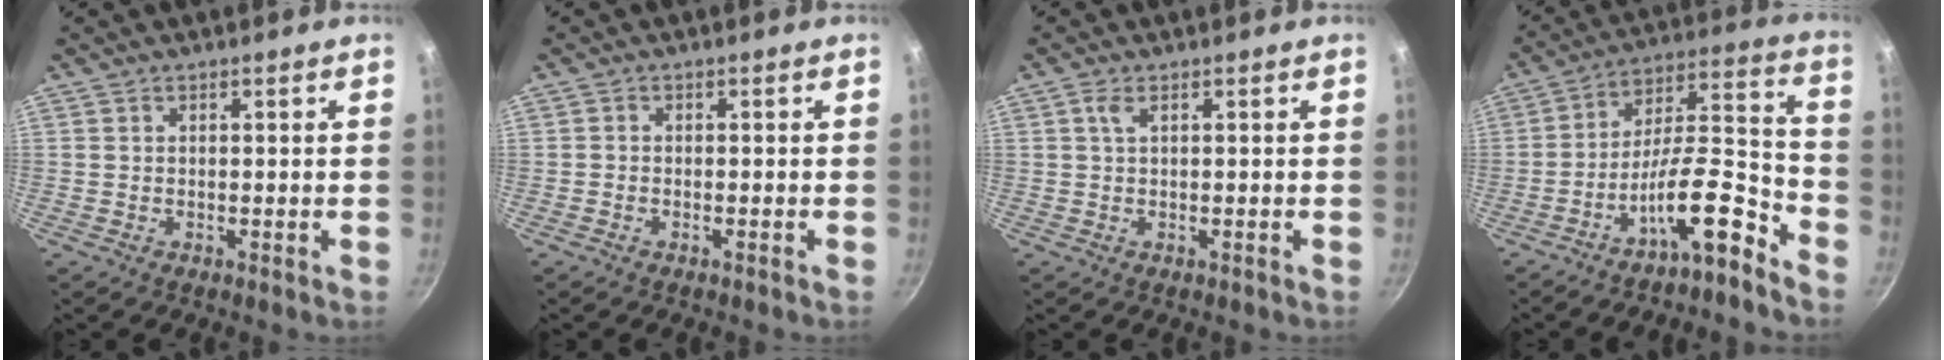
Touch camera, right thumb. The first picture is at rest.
{"total": 0.7, "force": [-0.6, 0.2, 0.3], "torque": [-0.013, 0.004, -0.014]}
{"total": 1.0, "force": [0.1, 0.3, 0.9], "torque": [-0.019, 0.002, 0.001]}
{"total": 13.0, "force": [-8.5, 3.2, 9.2], "torque": [-0.133, 0.091, -0.145]}